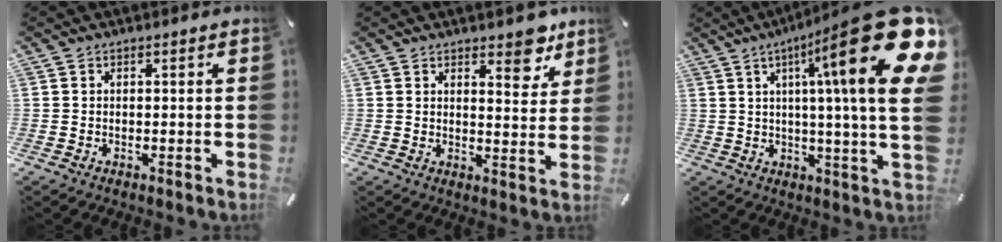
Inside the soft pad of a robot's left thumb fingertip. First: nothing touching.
{"total": 6.8, "force": [4.9, 3.3, 3.4], "torque": [-0.017, -0.040, 0.075]}
{"total": 30.2, "force": [10.3, 4.8, 28.0], "torque": [-0.411, -0.085, 0.163]}